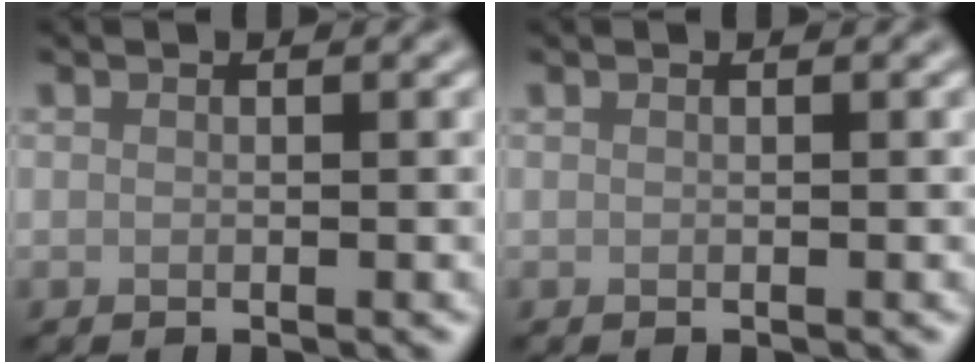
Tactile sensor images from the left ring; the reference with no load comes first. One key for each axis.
{"total": 0.0}